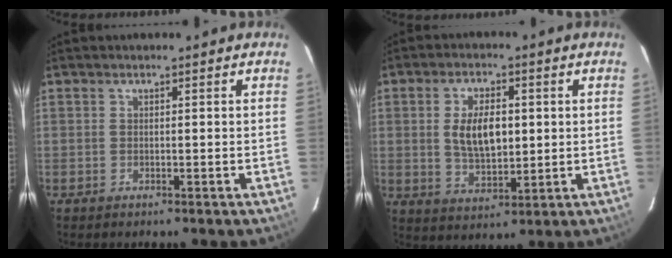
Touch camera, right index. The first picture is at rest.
{"total": 9.0, "force": [1.0, 4.6, 7.7], "torque": [-0.145, 0.002, 0.025]}